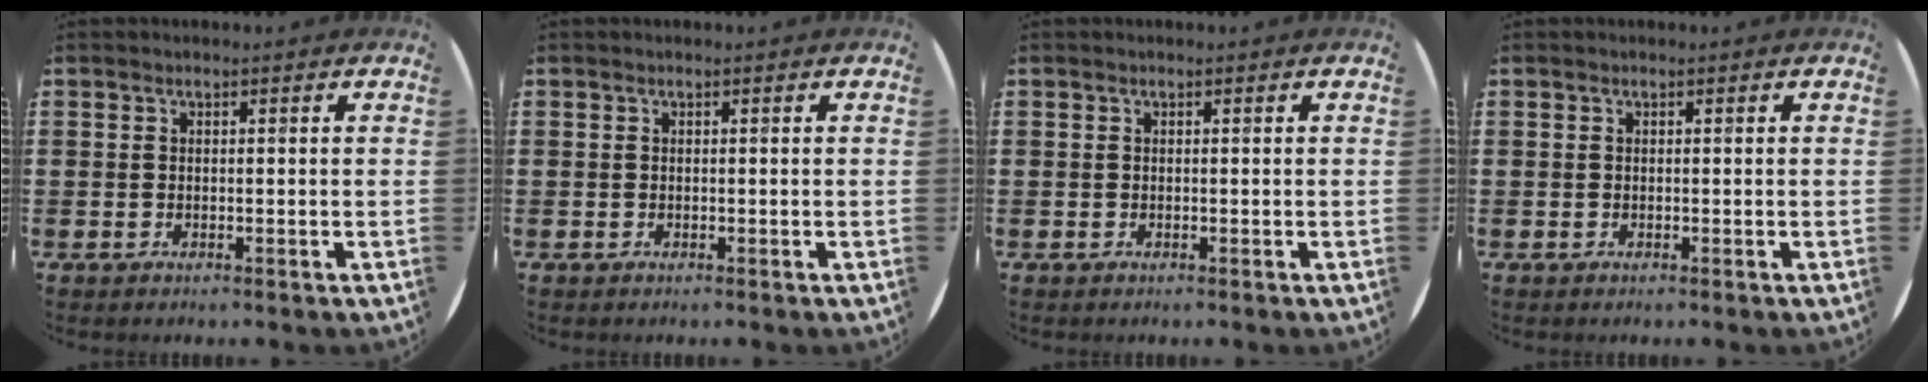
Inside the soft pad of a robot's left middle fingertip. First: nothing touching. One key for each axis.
{"total": 0.0}
{"total": 0.0}
{"total": 0.0}